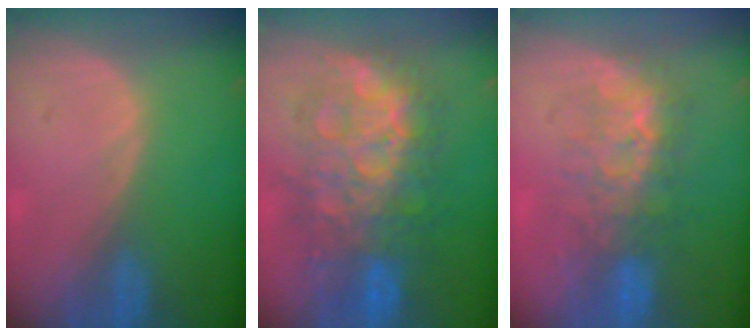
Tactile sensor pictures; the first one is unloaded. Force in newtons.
{"total": 12.4, "press": 12.4, "slide": 1.2}
{"total": 7.6, "press": 7.2, "slide": 2.3}